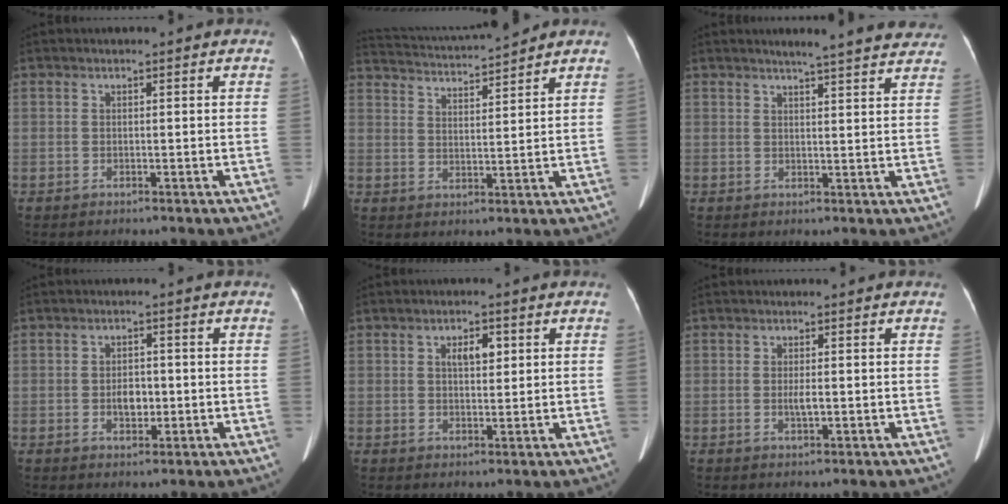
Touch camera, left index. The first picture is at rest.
{"total": 10.9, "force": [10.4, -0.9, 3.2], "torque": [-0.070, 0.020, 0.165]}
{"total": 11.3, "force": [10.2, 1.0, 4.8], "torque": [-0.049, 0.000, 0.106]}
{"total": 3.0, "force": [-0.6, 1.9, 2.2], "torque": [-0.036, 0.004, -0.006]}
{"total": 3.1, "force": [1.1, 1.3, 2.6], "torque": [-0.047, 0.005, 0.019]}
{"total": 1.4, "force": [-0.2, 0.2, 1.4], "torque": [-0.027, -0.002, -0.002]}